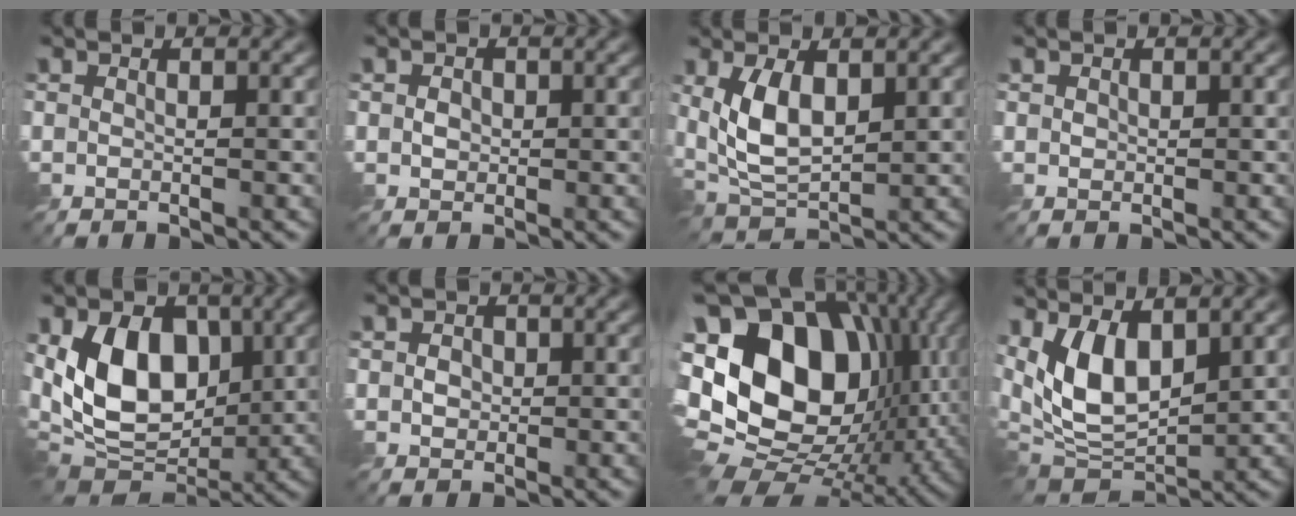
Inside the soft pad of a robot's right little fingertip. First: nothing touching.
{"total": 1.3, "force": [0.0, 1.1, 0.6], "torque": [-0.014, -0.002, -0.002]}
{"total": 5.3, "force": [1.0, 2.6, 4.5], "torque": [-0.100, -0.004, 0.025]}
{"total": 0.6, "force": [0.3, 0.5, 0.1], "torque": [-0.005, -0.002, 0.006]}
{"total": 10.0, "force": [1.5, 6.7, 7.4], "torque": [-0.133, -0.010, 0.016]}
{"total": 1.7, "force": [0.0, 1.5, 0.8], "torque": [-0.018, 0.001, -0.005]}
{"total": 20.2, "force": [0.9, 14.2, 14.4], "torque": [-0.272, 0.015, 0.032]}
{"total": 8.0, "force": [2.0, 4.0, 6.6], "torque": [-0.136, -0.009, 0.031]}